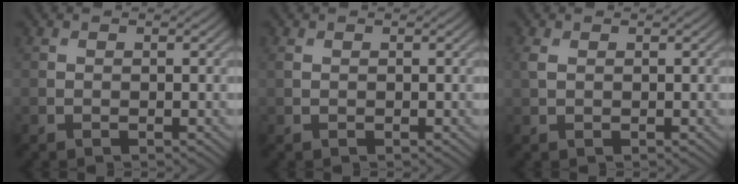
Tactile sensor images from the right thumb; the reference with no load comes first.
{"total": 0.8, "force": [0.3, 0.5, 0.5], "torque": [-0.018, 0.003, 0.006]}
{"total": 1.4, "force": [0.5, 0.9, 1.0], "torque": [-0.032, 0.003, 0.010]}